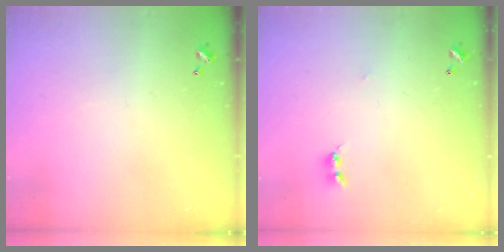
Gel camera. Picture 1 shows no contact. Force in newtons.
{"total": 1.6, "press": 1.6, "slide": 0.4}